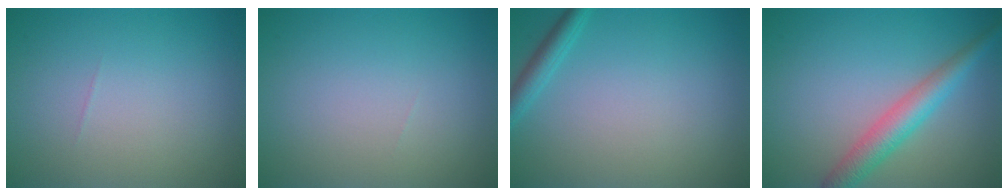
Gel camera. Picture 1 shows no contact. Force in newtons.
{"total": 0.0}
{"total": 1.8, "press": 1.8, "slide": 0.1}
{"total": 3.9, "press": 3.9, "slide": 0.1}